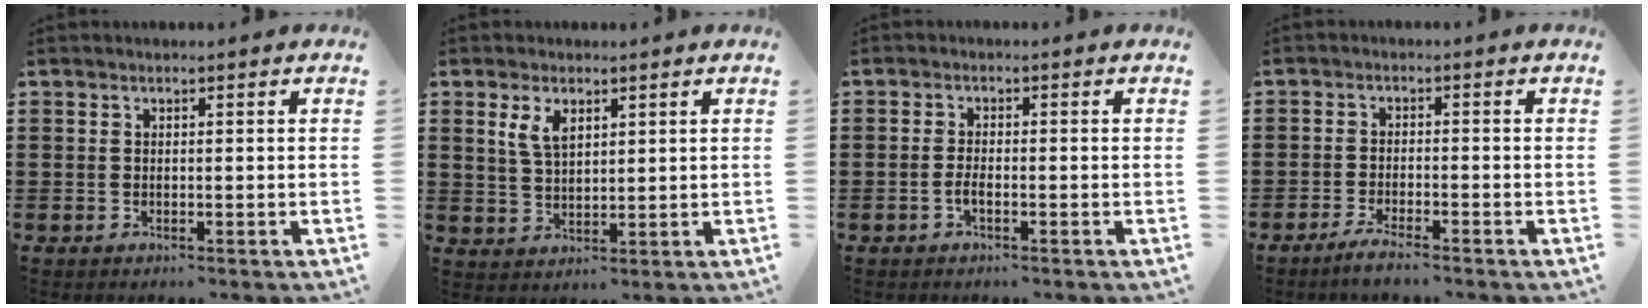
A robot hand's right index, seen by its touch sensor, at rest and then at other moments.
{"total": 3.9, "force": [1.9, 2.0, 2.7], "torque": [-0.061, 0.007, 0.034]}
{"total": 1.8, "force": [-0.9, 0.4, 1.5], "torque": [-0.035, -0.003, -0.017]}
{"total": 2.5, "force": [-2.2, 0.0, 1.1], "torque": [-0.019, 0.005, -0.042]}